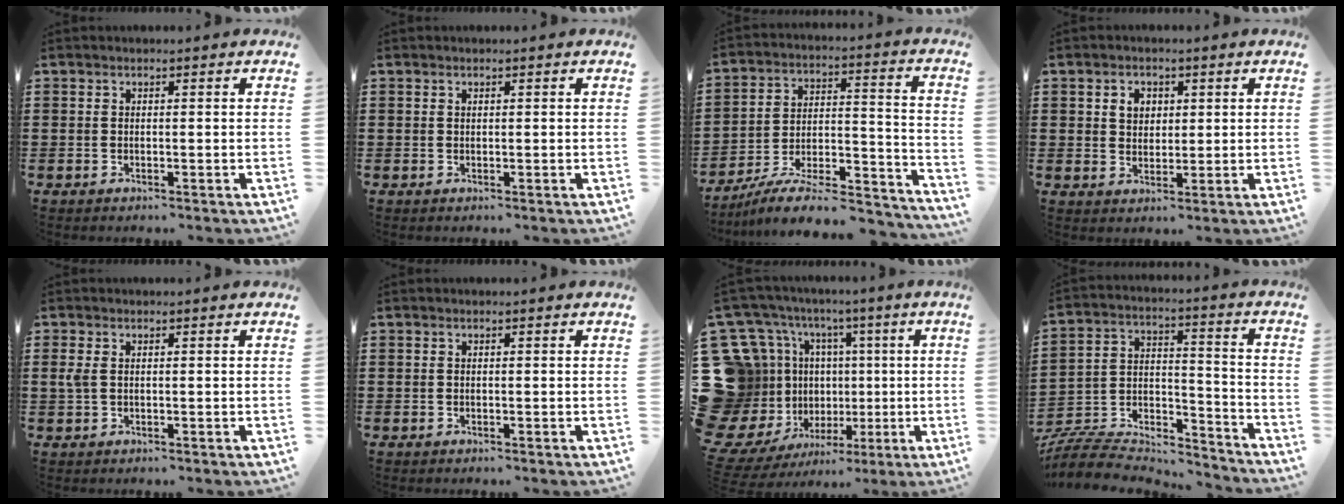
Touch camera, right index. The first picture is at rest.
{"total": 0.0}
{"total": 9.0, "force": [-7.8, 1.6, 4.2], "torque": [-0.063, 0.009, -0.151]}
{"total": 3.0, "force": [1.0, 2.5, 1.4], "torque": [-0.038, 0.012, 0.015]}
{"total": 1.9, "force": [0.2, 1.0, 1.6], "torque": [-0.049, 0.000, -0.002]}
{"total": 0.0}
{"total": 16.3, "force": [0.2, 16.0, 3.3], "torque": [-0.146, -0.022, 0.061]}
{"total": 8.2, "force": [-7.7, 2.1, 1.6], "torque": [-0.040, 0.004, -0.154]}